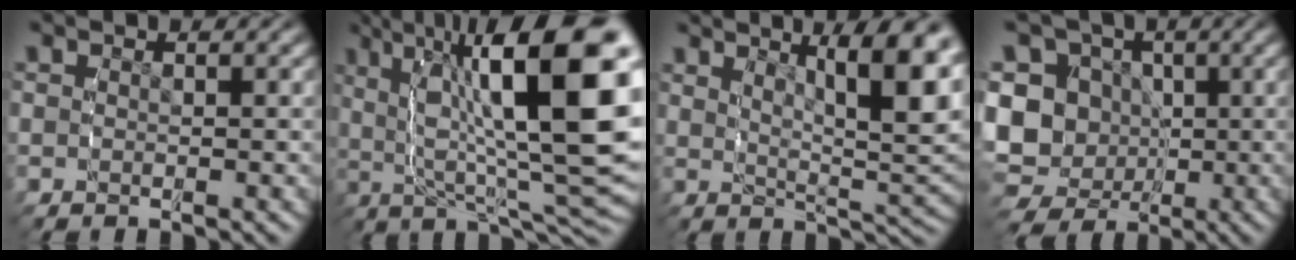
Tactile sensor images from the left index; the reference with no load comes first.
{"total": 15.6, "force": [1.9, 5.9, 14.4], "torque": [-0.188, 0.002, 0.041]}
{"total": 9.5, "force": [3.7, 2.5, 8.4], "torque": [-0.095, 0.000, 0.066]}
{"total": 17.3, "force": [-1.6, 15.8, 6.8], "torque": [-0.173, -0.054, -0.025]}